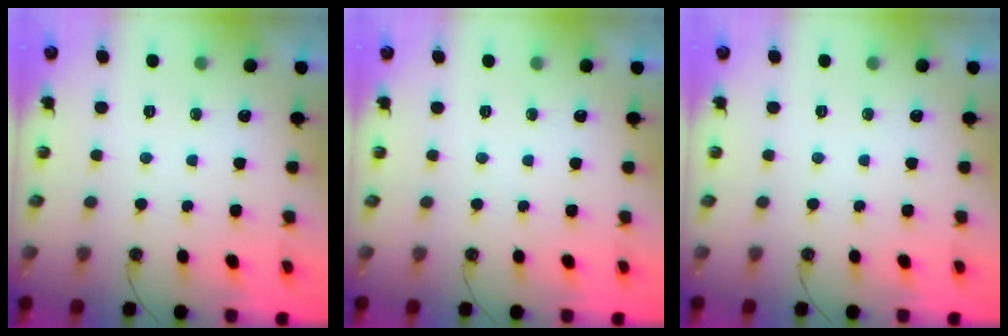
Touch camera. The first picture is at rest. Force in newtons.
{"total": 0.0}
{"total": 0.0}